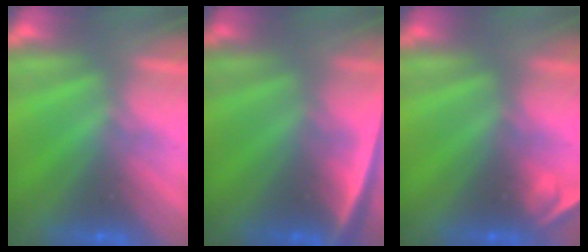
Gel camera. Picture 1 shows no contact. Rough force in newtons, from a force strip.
{"total": 2.3}
{"total": 2.1}